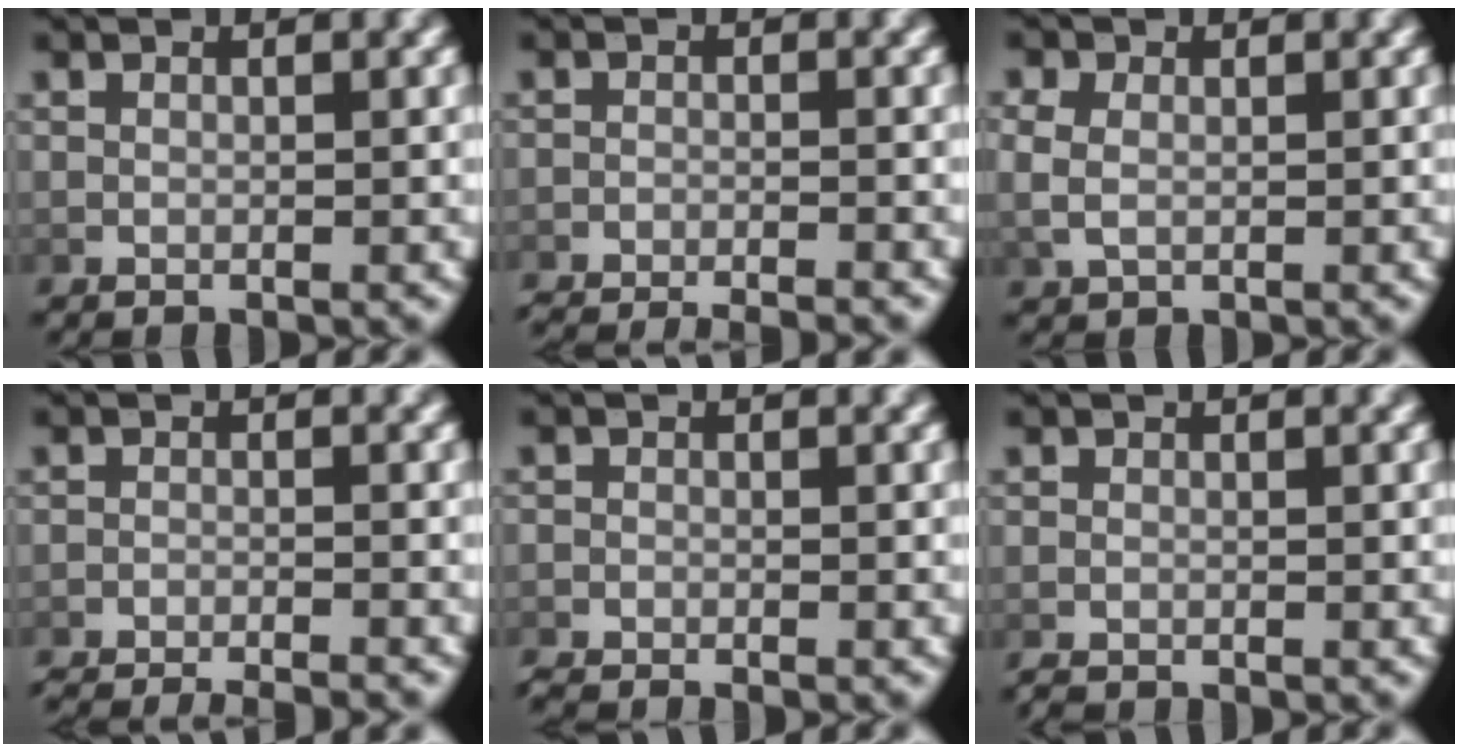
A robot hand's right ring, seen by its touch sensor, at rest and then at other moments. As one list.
[{"total": 6.4, "force": [-6.2, 1.3, 1.0], "torque": [0.000, -0.009, -0.100]}, {"total": 2.5, "force": [0.5, 2.0, 1.5], "torque": [-0.039, -0.004, 0.017]}, {"total": 7.1, "force": [-6.9, 1.5, 1.1], "torque": [-0.003, -0.010, -0.111]}, {"total": 1.6, "force": [-1.6, 0.4, 0.1], "torque": [-0.002, -0.008, -0.027]}, {"total": 0.8, "force": [-0.8, 0.1, 0.1], "torque": [-0.006, -0.011, -0.010]}]